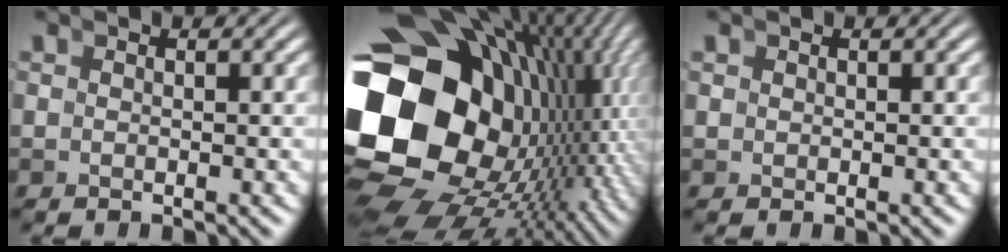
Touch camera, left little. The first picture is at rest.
{"total": 30.9, "force": [-2.7, 20.1, 23.3], "torque": [-0.372, -0.056, -0.024]}
{"total": 0.6, "force": [0.3, 0.6, 0.1], "torque": [-0.002, -0.007, 0.010]}